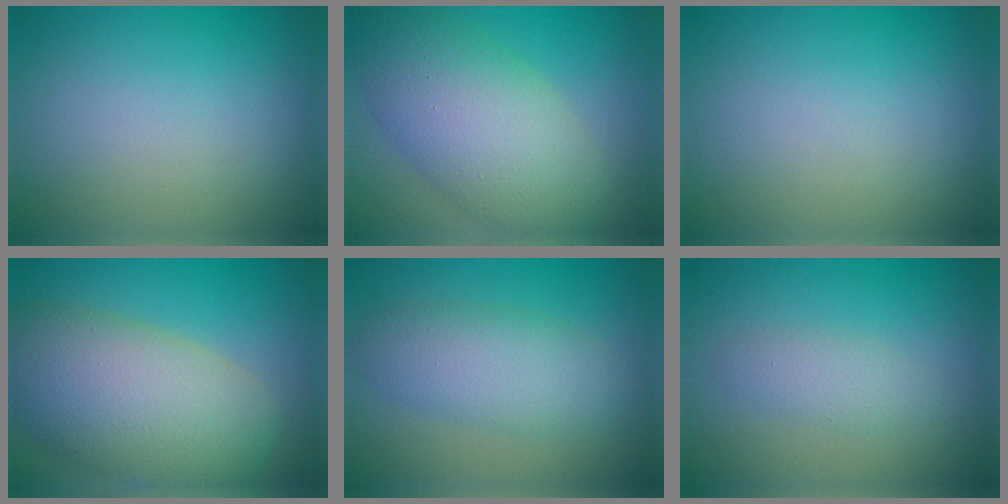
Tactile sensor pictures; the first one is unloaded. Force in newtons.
{"total": 9.2, "press": 9.2, "slide": 0.3}
{"total": 0.0}
{"total": 11.1, "press": 11.0, "slide": 0.4}
{"total": 4.5, "press": 4.5, "slide": 0.1}
{"total": 1.8, "press": 1.8, "slide": 0.0}